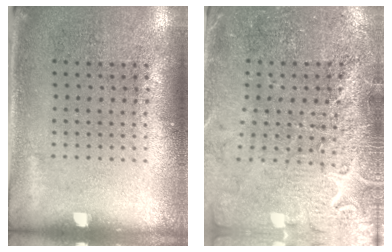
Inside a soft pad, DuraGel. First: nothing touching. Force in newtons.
{"total": 3.1, "press": 3.1, "slide": 0.5}